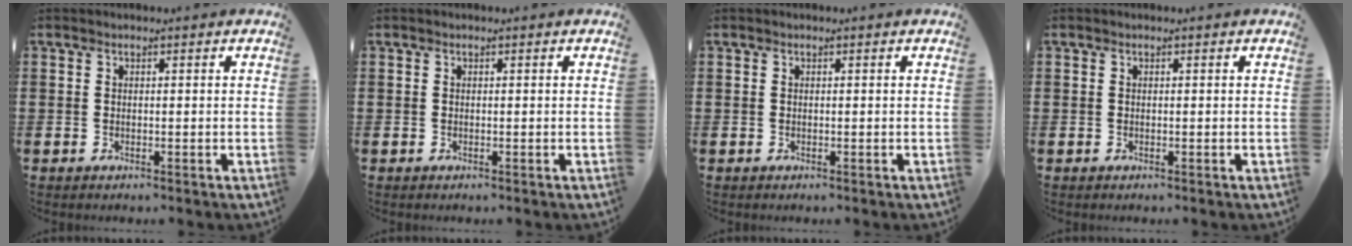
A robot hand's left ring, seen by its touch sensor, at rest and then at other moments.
{"total": 0.0}
{"total": 0.0}
{"total": 0.0}